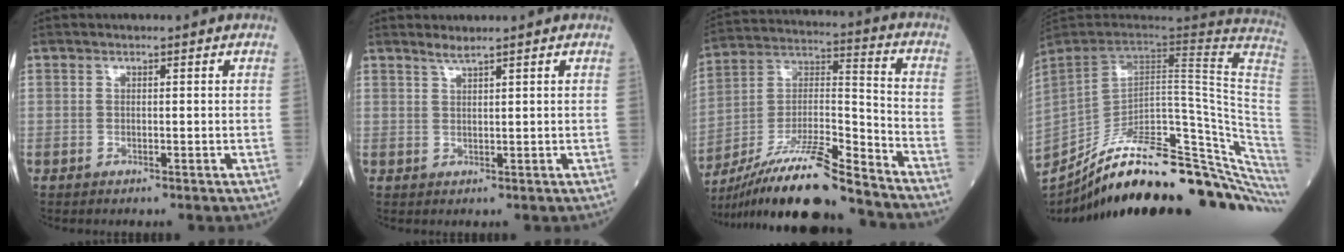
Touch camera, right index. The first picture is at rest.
{"total": 1.5, "force": [1.3, -0.4, 0.5], "torque": [-0.014, -0.002, 0.029]}
{"total": 19.3, "force": [-16.5, 1.2, 9.9], "torque": [-0.201, 0.003, -0.301]}
{"total": 34.6, "force": [-26.8, 5.7, 21.2], "torque": [-0.234, -0.025, -0.375]}